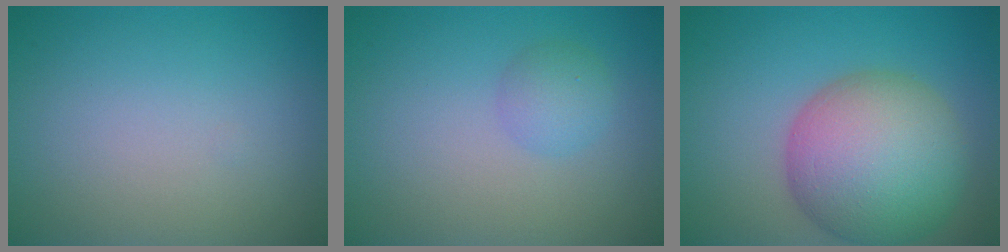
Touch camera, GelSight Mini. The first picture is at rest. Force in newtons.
{"total": 1.8, "press": 1.8, "slide": 0.1}
{"total": 10.6, "press": 10.6, "slide": 0.5}